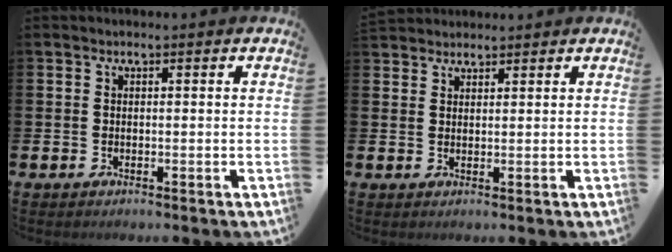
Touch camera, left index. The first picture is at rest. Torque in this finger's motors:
{"motor_torque": [0.57, -1.33, 0.36, 0.21]}